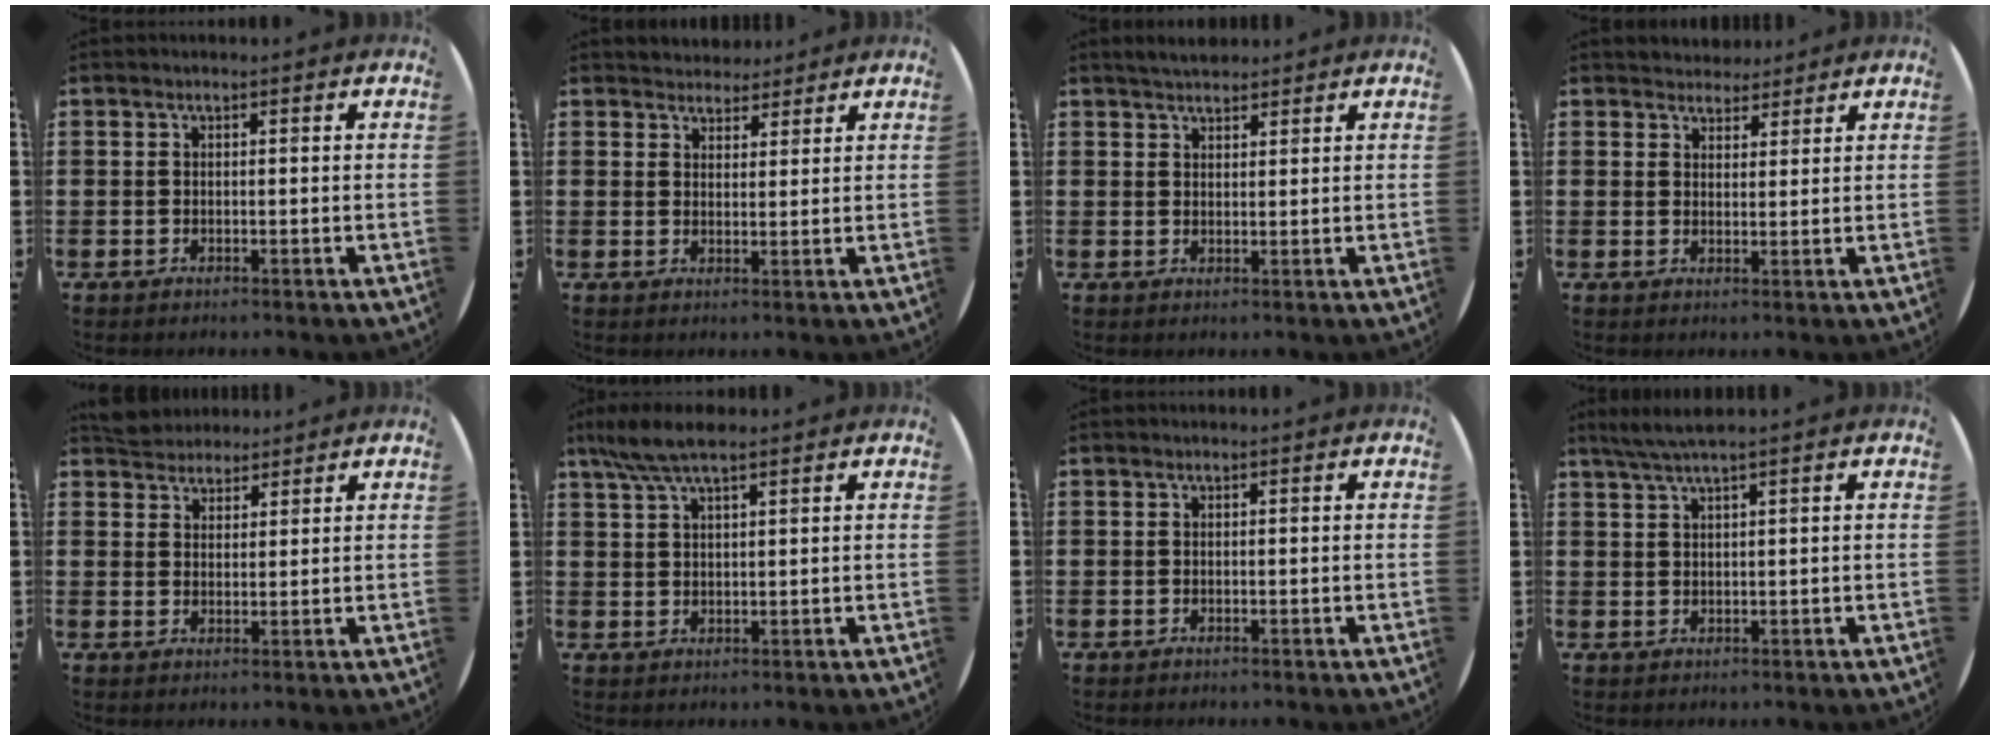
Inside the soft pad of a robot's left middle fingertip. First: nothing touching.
{"total": 3.1, "force": [2.9, 1.0, -0.2], "torque": [0.005, -0.008, 0.053]}
{"total": 2.6, "force": [2.5, 0.6, 0.4], "torque": [-0.011, 0.000, 0.048]}
{"total": 2.9, "force": [2.7, 1.0, -0.1], "torque": [-0.005, -0.003, 0.052]}
{"total": 3.6, "force": [3.5, 1.0, -0.2], "torque": [-0.006, -0.002, 0.068]}
{"total": 5.4, "force": [4.2, 1.1, 3.3], "torque": [-0.073, 0.001, 0.075]}
{"total": 0.0}
{"total": 2.7, "force": [1.9, -0.2, 1.9], "torque": [-0.037, 0.002, 0.034]}